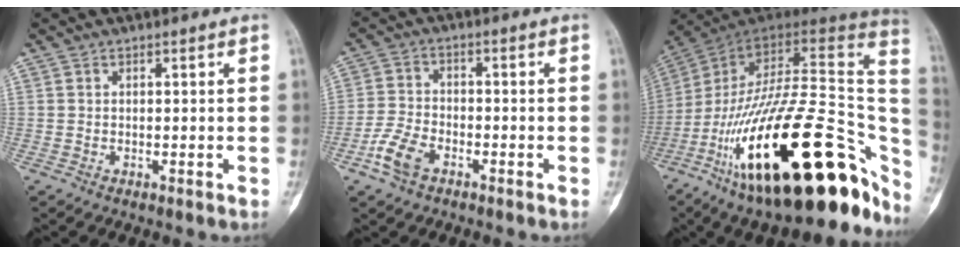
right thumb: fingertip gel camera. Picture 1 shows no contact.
{"total": 6.5, "force": [-3.6, 3.6, 4.0], "torque": [-0.086, 0.015, -0.073]}
{"total": 41.3, "force": [-15.4, 15.7, 34.9], "torque": [-0.463, 0.060, -0.244]}